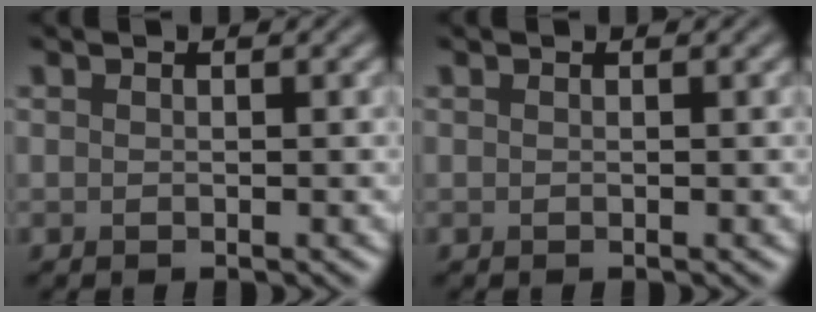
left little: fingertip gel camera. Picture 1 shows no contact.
{"total": 0.0}